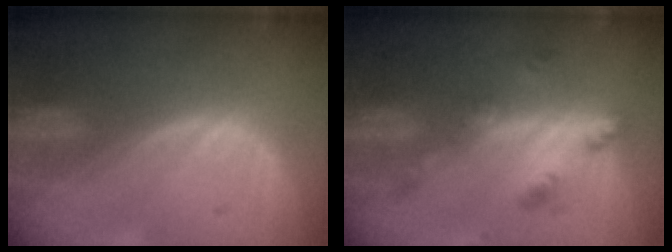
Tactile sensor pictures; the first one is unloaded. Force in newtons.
{"total": 6.2, "press": 5.5, "slide": 2.9}